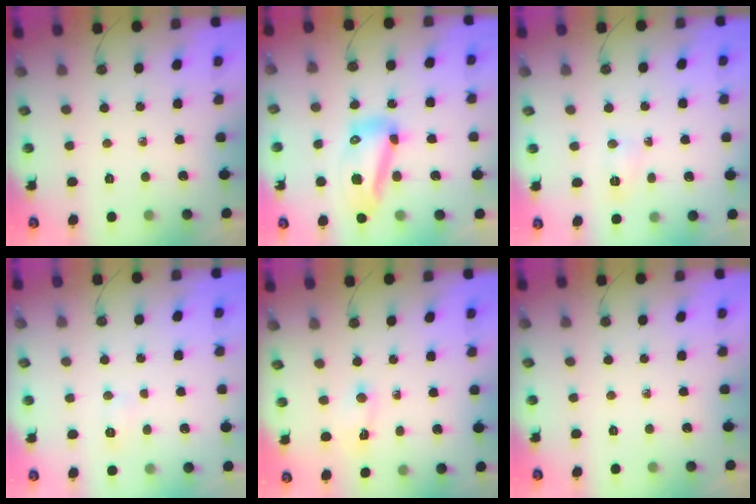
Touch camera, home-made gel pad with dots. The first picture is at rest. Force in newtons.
{"total": 11.9, "press": 11.8, "slide": 1.3}
{"total": 3.5, "press": 3.5, "slide": 0.6}
{"total": 5.5, "press": 5.4, "slide": 0.8}
{"total": 1.6, "press": 1.3, "slide": 0.9}
{"total": 0.0}